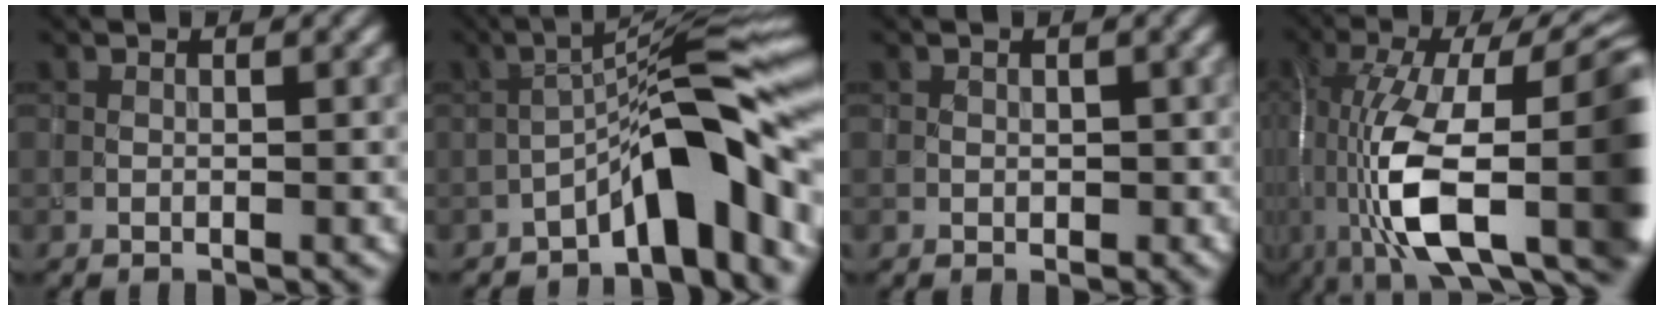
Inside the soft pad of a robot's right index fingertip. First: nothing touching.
{"total": 9.5, "force": [-4.8, 2.0, 8.0], "torque": [-0.103, 0.026, -0.087]}
{"total": 1.0, "force": [-0.1, 1.0, 0.4], "torque": [-0.007, -0.005, 0.001]}
{"total": 17.8, "force": [-3.4, 6.7, 16.1], "torque": [-0.269, 0.024, -0.053]}